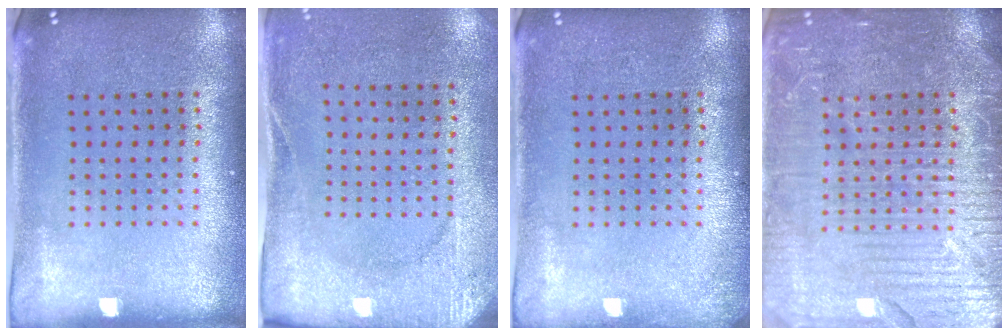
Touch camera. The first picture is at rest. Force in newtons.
{"total": 2.7, "press": 2.2, "slide": 1.5}
{"total": 0.9, "press": 0.9, "slide": 0.2}
{"total": 4.9, "press": 4.8, "slide": 0.6}